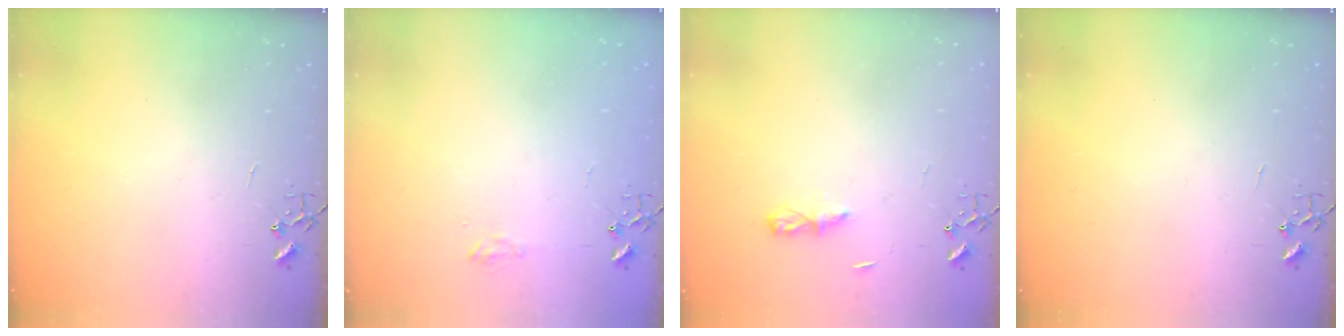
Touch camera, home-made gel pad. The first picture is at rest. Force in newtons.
{"total": 5.9, "press": 5.9, "slide": 0.7}
{"total": 3.8, "press": 3.7, "slide": 0.4}
{"total": 0.0}